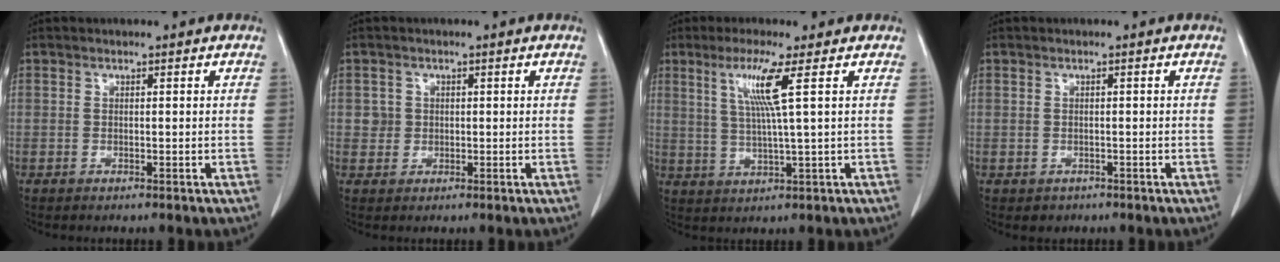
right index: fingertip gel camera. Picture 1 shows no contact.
{"total": 1.9, "force": [0.3, 1.9, 0.1], "torque": [0.006, 0.003, 0.003]}
{"total": 6.6, "force": [2.5, -1.3, 5.9], "torque": [-0.120, -0.003, 0.053]}
{"total": 1.4, "force": [-0.7, 1.2, 0.1], "torque": [-0.004, 0.002, -0.006]}